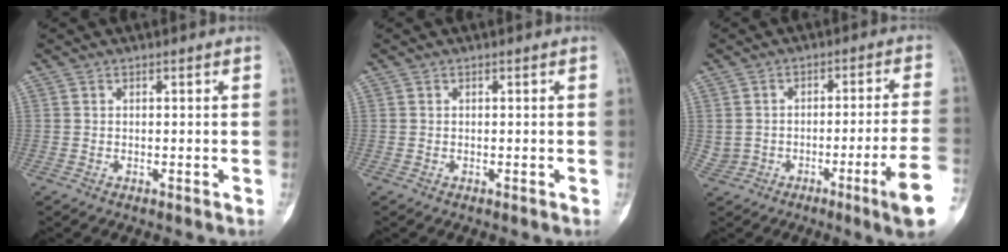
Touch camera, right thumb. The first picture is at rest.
{"total": 0.0}
{"total": 9.9, "force": [-3.4, 1.0, 9.3], "torque": [-0.139, 0.024, -0.044]}